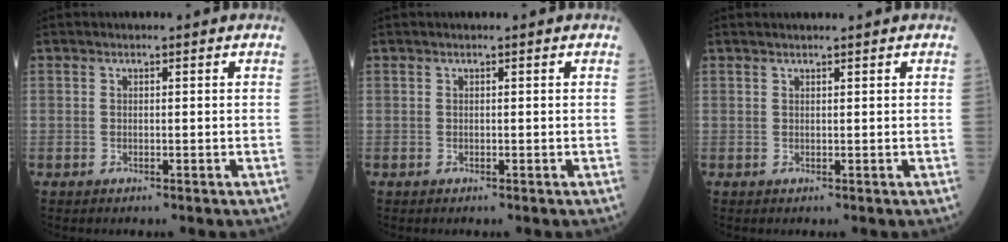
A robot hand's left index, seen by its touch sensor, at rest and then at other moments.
{"total": 0.0}
{"total": 1.6, "force": [1.4, -0.2, 0.7], "torque": [-0.006, 0.014, 0.023]}